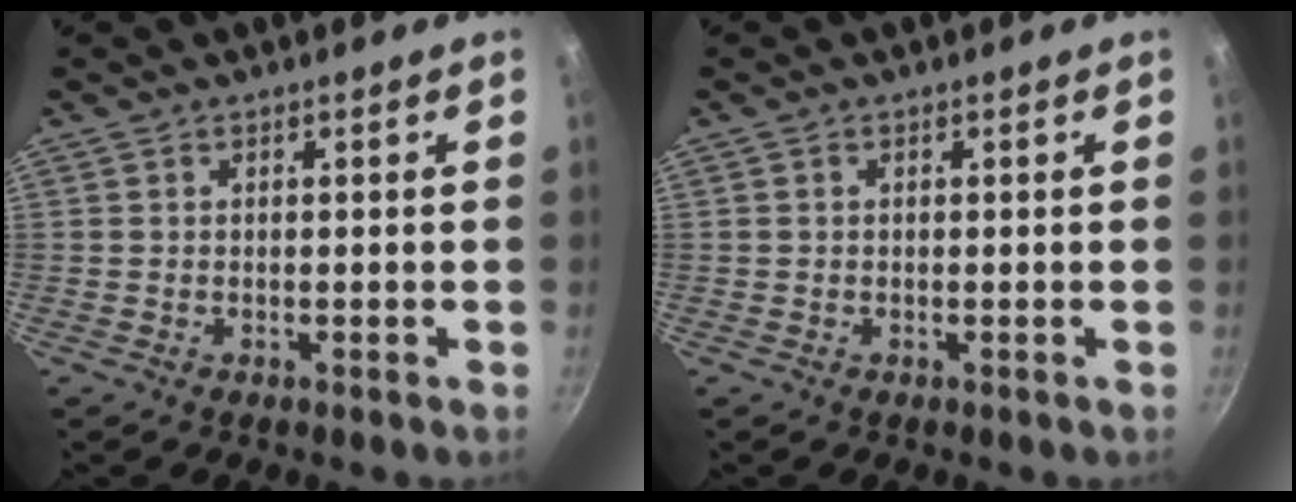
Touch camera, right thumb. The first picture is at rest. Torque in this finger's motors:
{"motor_torque": [-0.29, 0.04, 0.28, -0.05, -0.01]}